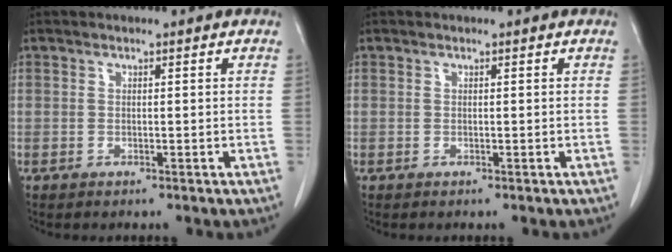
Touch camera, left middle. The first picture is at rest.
{"total": 0.0}